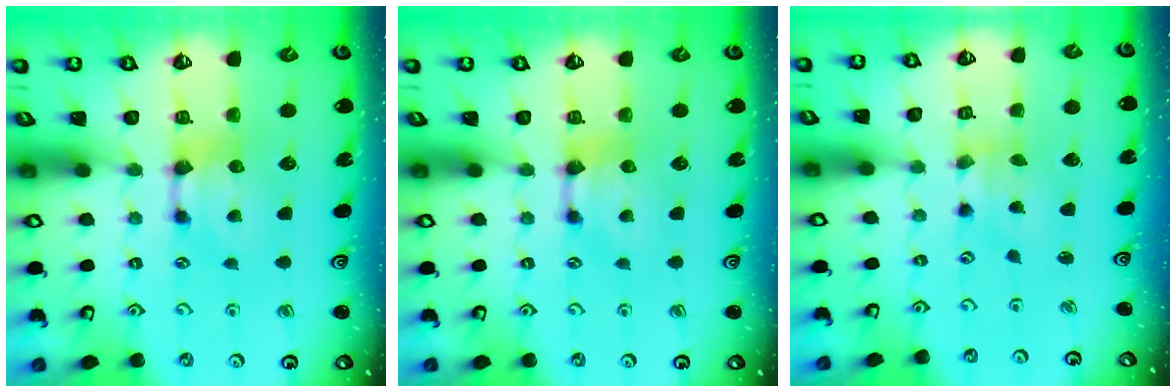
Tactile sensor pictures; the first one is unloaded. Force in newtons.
{"total": 0.0}
{"total": 1.2, "press": 0.3, "slide": 1.1}